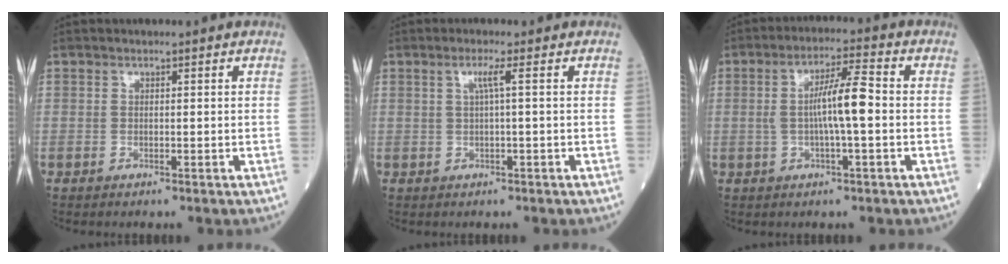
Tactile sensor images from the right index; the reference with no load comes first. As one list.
[{"total": 1.9, "force": [0.4, -0.5, 1.8], "torque": [-0.038, 0.001, 0.009]}, {"total": 7.3, "force": [-0.3, 0.5, 7.3], "torque": [-0.133, 0.011, -0.009]}]